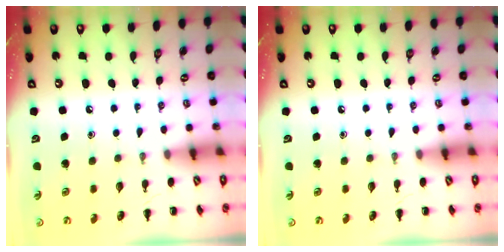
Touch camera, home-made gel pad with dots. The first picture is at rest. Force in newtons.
{"total": 0.0}